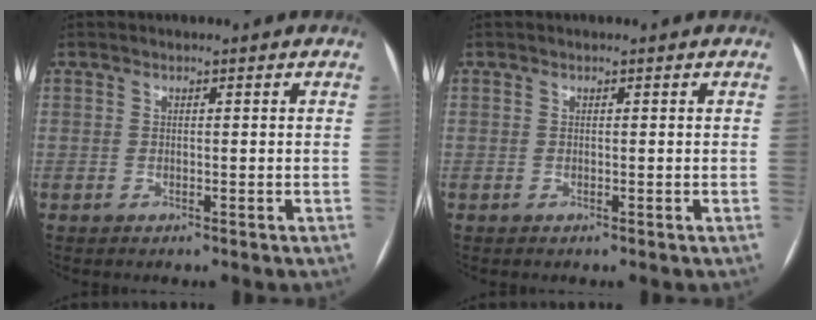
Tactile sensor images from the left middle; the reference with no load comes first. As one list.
[{"total": 0.0}]